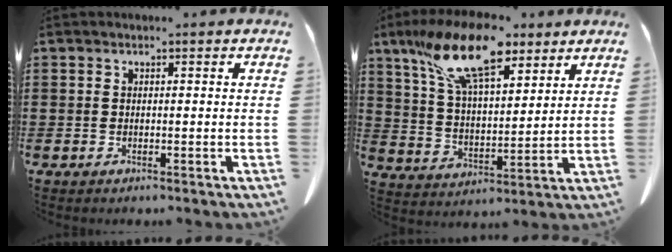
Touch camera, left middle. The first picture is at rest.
{"total": 15.1, "force": [10.0, 5.5, 9.8], "torque": [-0.213, -0.018, 0.178]}